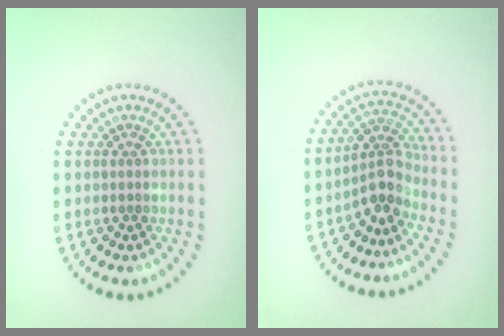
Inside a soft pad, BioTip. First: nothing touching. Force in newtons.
{"total": 2.9, "press": 2.2, "slide": 1.9}